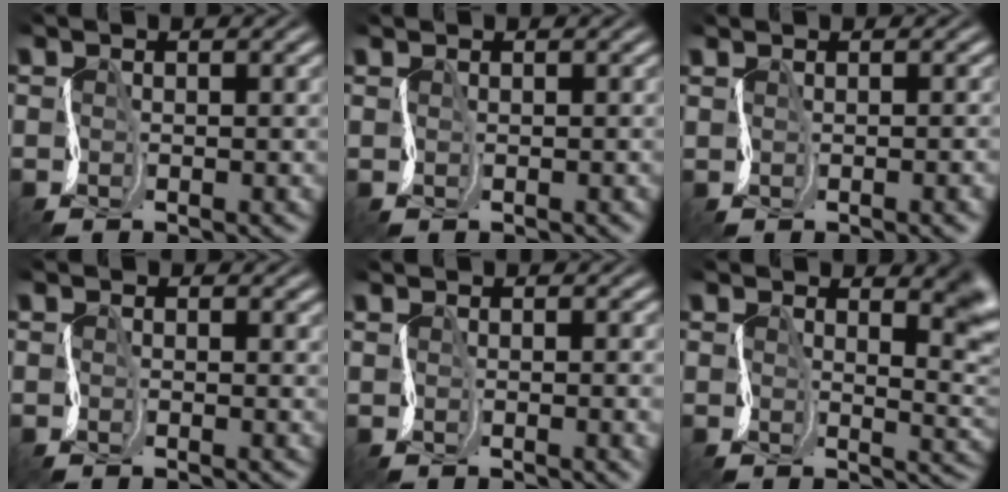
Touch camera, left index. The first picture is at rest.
{"total": 0.8, "force": [0.3, -0.2, -0.7], "torque": [0.010, -0.001, 0.008]}
{"total": 2.2, "force": [0.2, 1.2, 1.8], "torque": [0.001, 0.011, 0.008]}
{"total": 0.7, "force": [0.3, 0.6, 0.2], "torque": [0.006, 0.001, 0.001]}
{"total": 1.4, "force": [0.4, 0.7, 1.2], "torque": [0.001, 0.003, 0.009]}
{"total": 4.5, "force": [1.8, 1.8, 3.6], "torque": [-0.036, -0.003, 0.030]}